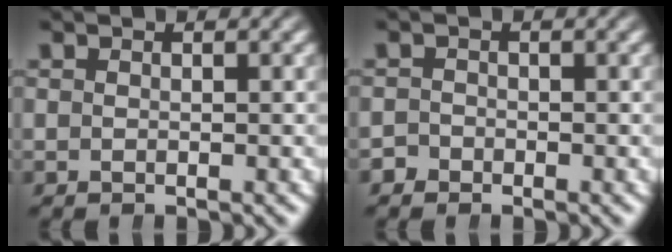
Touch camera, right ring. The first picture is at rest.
{"total": 1.4, "force": [-1.2, 0.8, -0.3], "torque": [0.004, -0.011, -0.020]}